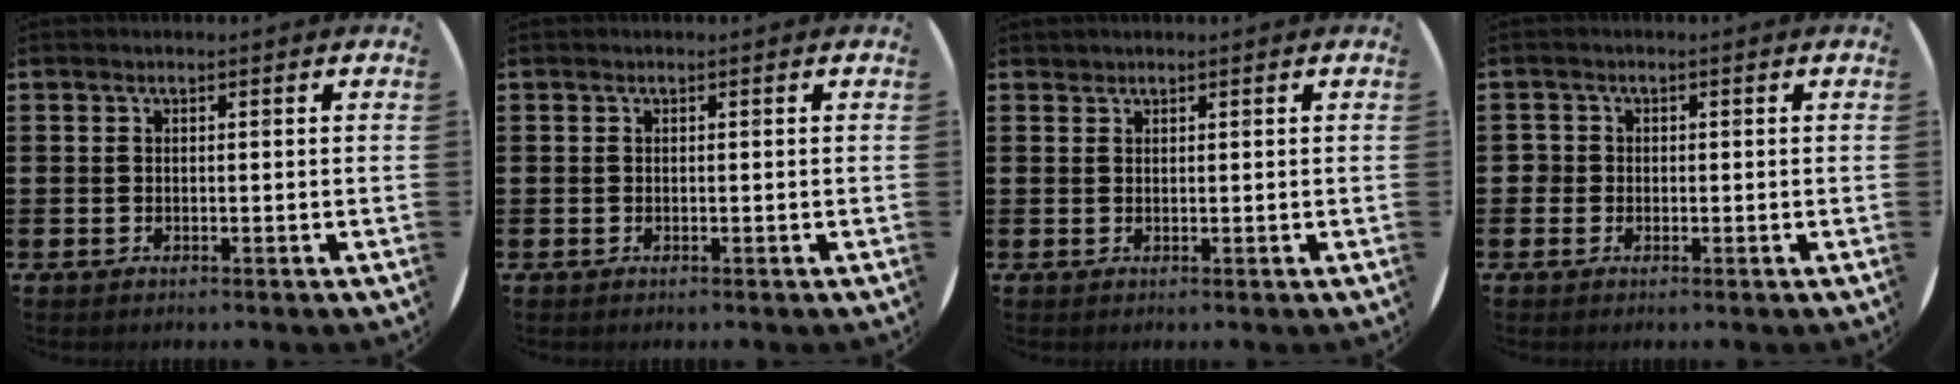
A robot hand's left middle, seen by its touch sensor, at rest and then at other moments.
{"total": 0.0}
{"total": 0.6, "force": [0.5, 0.0, -0.2], "torque": [0.004, 0.003, 0.010]}
{"total": 1.2, "force": [0.1, 1.1, 0.0], "torque": [-0.003, 0.007, -0.001]}